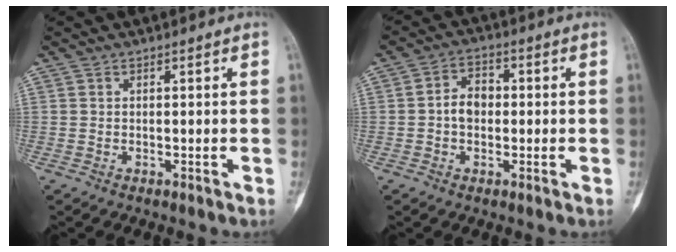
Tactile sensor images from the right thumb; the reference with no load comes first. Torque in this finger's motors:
{"motor_torque": [-0.20, 0.42, 0.69, -0.05, -0.02]}